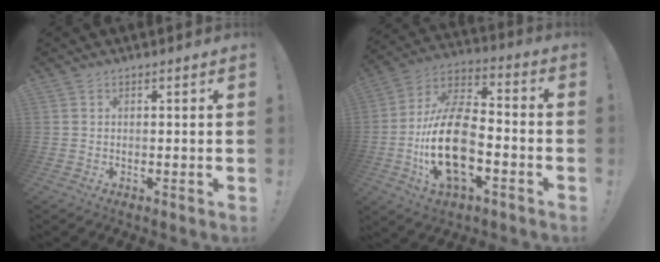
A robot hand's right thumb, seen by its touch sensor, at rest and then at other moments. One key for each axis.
{"total": 20.7, "fx": -5.4, "fy": 11.3, "fz": 16.5, "tx": -0.328, "ty": 0.027, "tz": -0.085}